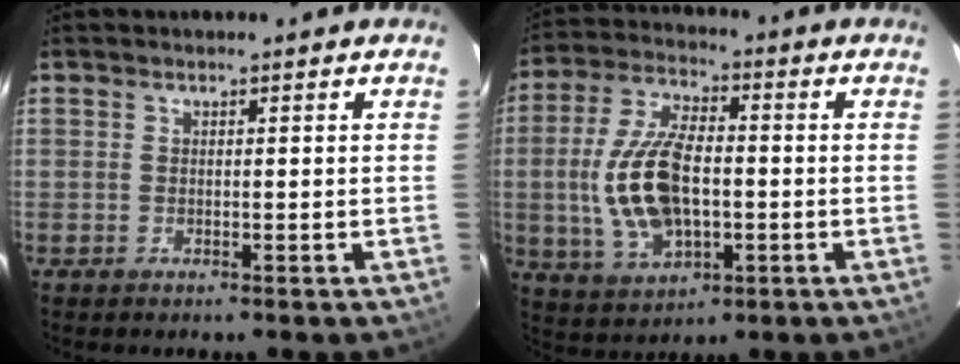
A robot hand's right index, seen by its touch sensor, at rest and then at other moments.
{"total": 15.3, "force": [-1.4, 7.9, 13.0], "torque": [-0.272, 0.003, -0.016]}